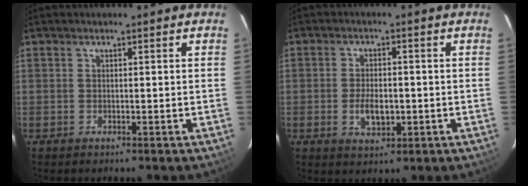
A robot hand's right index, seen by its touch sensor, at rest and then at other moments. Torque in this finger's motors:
{"motor_torque": [0.12, 0.03, 0.06, 0.03]}